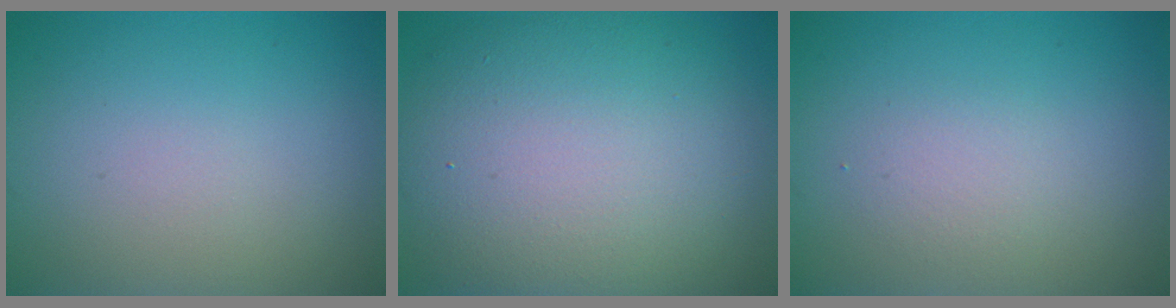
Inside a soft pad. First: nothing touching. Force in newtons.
{"total": 13.1, "press": 13.0, "slide": 0.6}
{"total": 1.6, "press": 1.6, "slide": 0.0}